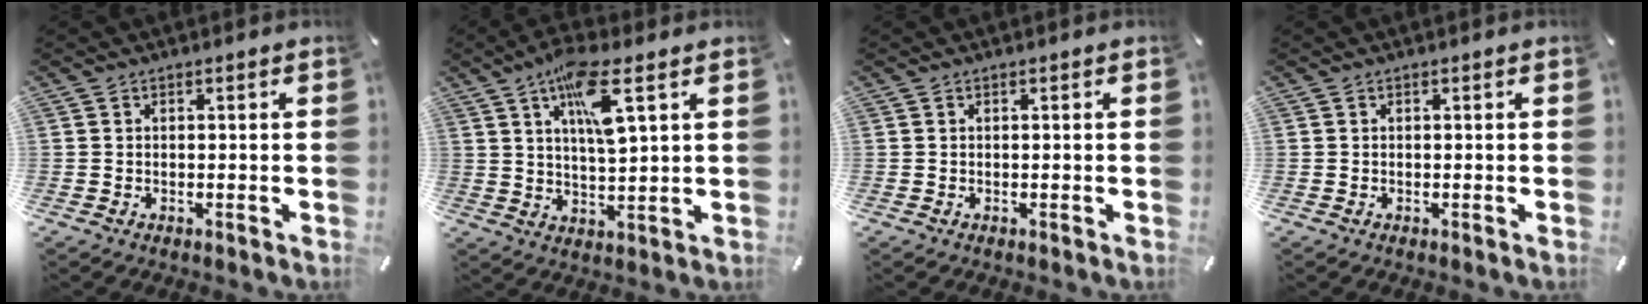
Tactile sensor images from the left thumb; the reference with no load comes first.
{"total": 11.3, "force": [5.4, 2.9, 9.5], "torque": [-0.168, -0.010, 0.090]}
{"total": 0.0}
{"total": 0.0}